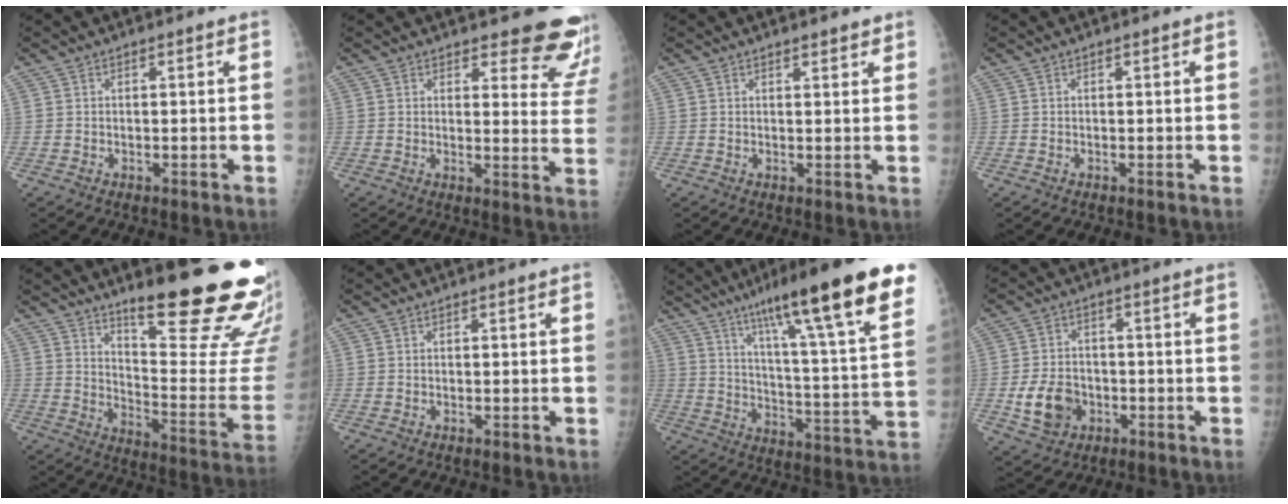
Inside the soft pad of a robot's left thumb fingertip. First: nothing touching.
{"total": 12.3, "force": [11.4, 3.4, 3.3], "torque": [0.009, -0.104, 0.105]}
{"total": 1.9, "force": [1.6, 0.6, 0.9], "torque": [-0.004, -0.007, 0.019]}
{"total": 0.0}
{"total": 24.4, "force": [16.9, 4.8, 17.0], "torque": [-0.203, -0.120, 0.240]}
{"total": 0.0}
{"total": 27.4, "force": [17.4, 3.2, 20.9], "torque": [-0.305, -0.047, 0.259]}
{"total": 8.1, "force": [-2.4, 6.4, 4.4], "torque": [-0.063, 0.012, -0.038]}